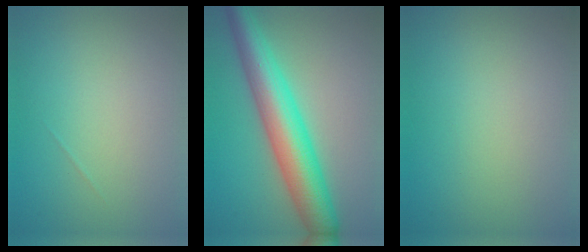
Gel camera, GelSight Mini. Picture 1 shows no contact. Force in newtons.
{"total": 7.8, "press": 7.8, "slide": 0.1}
{"total": 0.0}